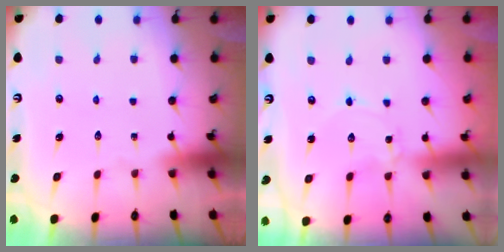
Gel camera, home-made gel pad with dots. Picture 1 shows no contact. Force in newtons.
{"total": 0.8, "press": 0.8, "slide": 0.1}